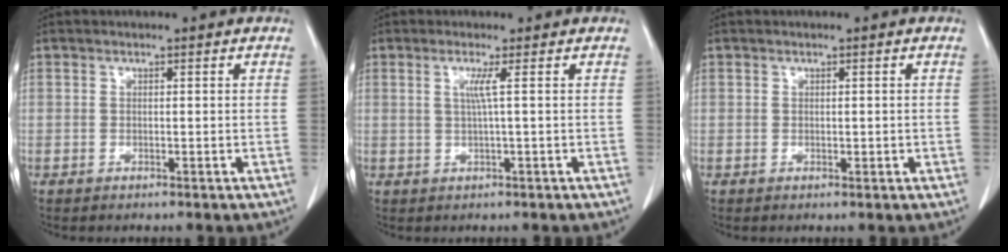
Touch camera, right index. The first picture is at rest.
{"total": 2.1, "force": [0.5, -0.7, 1.9], "torque": [-0.045, 0.000, 0.012]}
{"total": 0.7, "force": [0.1, 0.5, 0.5], "torque": [-0.005, 0.000, 0.005]}